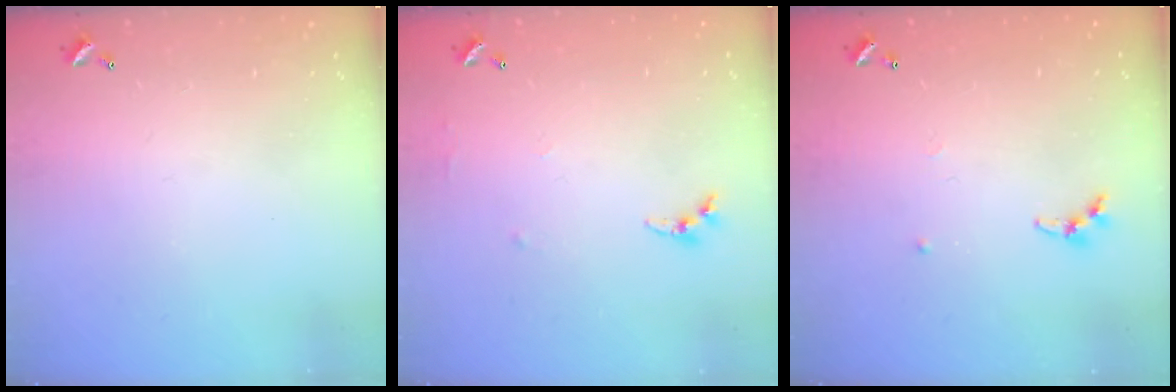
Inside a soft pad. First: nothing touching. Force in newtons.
{"total": 4.5, "press": 4.5, "slide": 0.5}
{"total": 5.3, "press": 5.2, "slide": 0.7}